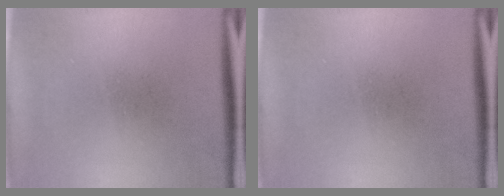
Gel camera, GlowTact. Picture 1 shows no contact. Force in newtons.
{"total": 0.0}